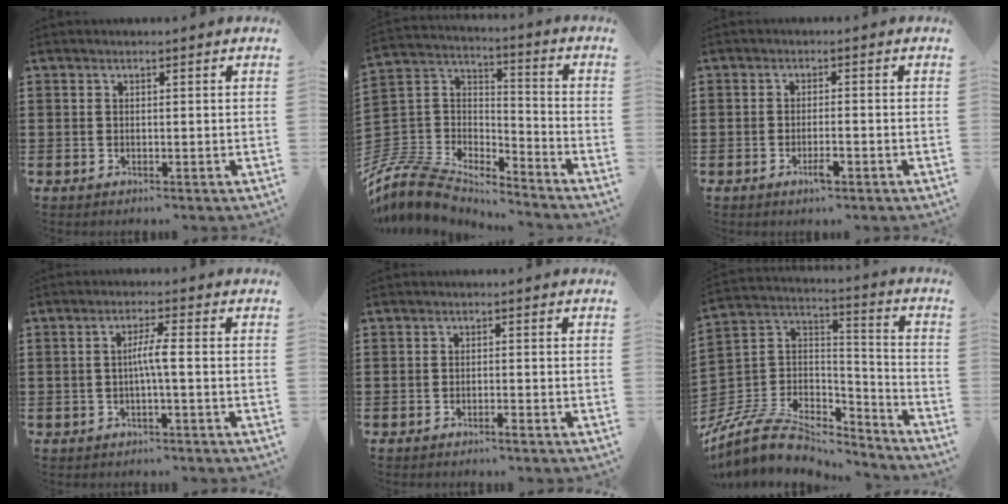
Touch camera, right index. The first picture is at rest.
{"total": 9.2, "force": [-8.4, 3.0, 2.4], "torque": [-0.082, 0.001, -0.176]}
{"total": 2.7, "force": [-1.5, 0.5, 2.2], "torque": [-0.043, -0.002, -0.029]}
{"total": 3.3, "force": [-0.5, 0.0, 3.2], "torque": [-0.061, -0.001, -0.012]}
{"total": 1.2, "force": [-1.0, 0.0, 0.6], "torque": [-0.012, -0.002, -0.019]}
{"total": 10.1, "force": [-7.8, 4.8, 4.3], "torque": [-0.100, 0.017, -0.151]}